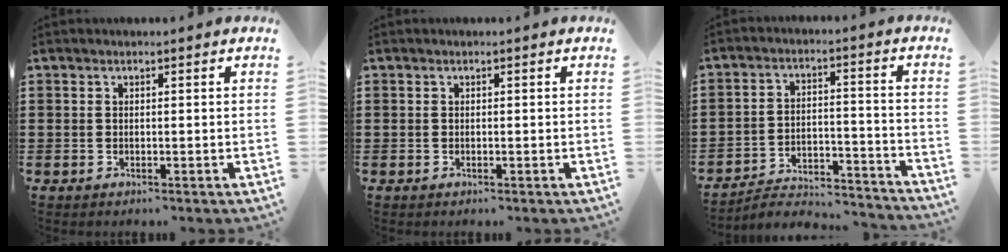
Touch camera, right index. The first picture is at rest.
{"total": 0.0}
{"total": 4.0, "force": [-3.8, 0.7, 0.9], "torque": [-0.023, -0.001, -0.082]}